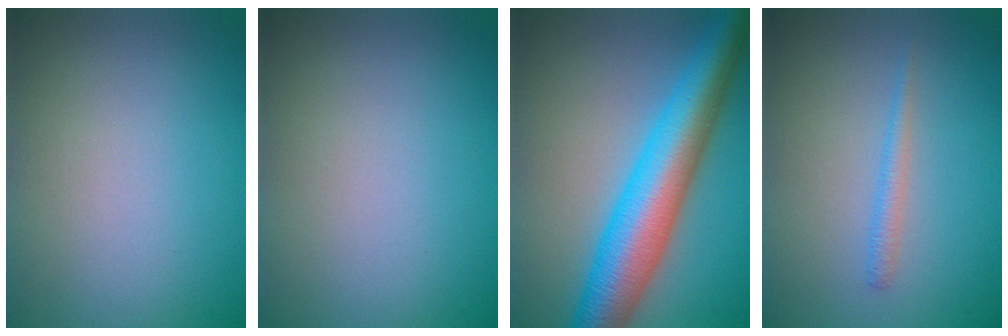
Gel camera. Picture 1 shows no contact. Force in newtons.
{"total": 0.0}
{"total": 9.2, "press": 9.2, "slide": 0.2}
{"total": 1.1, "press": 1.1, "slide": 0.1}